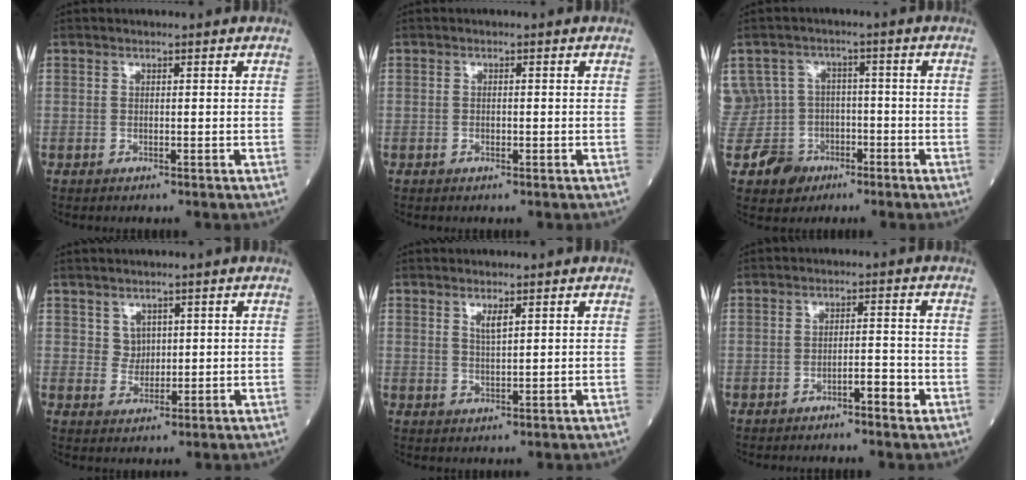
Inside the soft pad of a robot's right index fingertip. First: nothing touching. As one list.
[{"total": 0.7, "force": [-0.3, 0.3, 0.5], "torque": [-0.011, 0.001, -0.006]}, {"total": 8.4, "force": [-3.9, 7.4, 0.6], "torque": [-0.025, 0.022, -0.057]}, {"total": 2.3, "force": [1.0, 2.0, 0.6], "torque": [-0.008, 0.001, 0.018]}, {"total": 2.0, "force": [1.1, 0.2, 1.6], "torque": [-0.033, -0.003, 0.023]}, {"total": 3.1, "force": [-1.9, 0.6, 2.4], "torque": [-0.032, 0.005, -0.031]}]